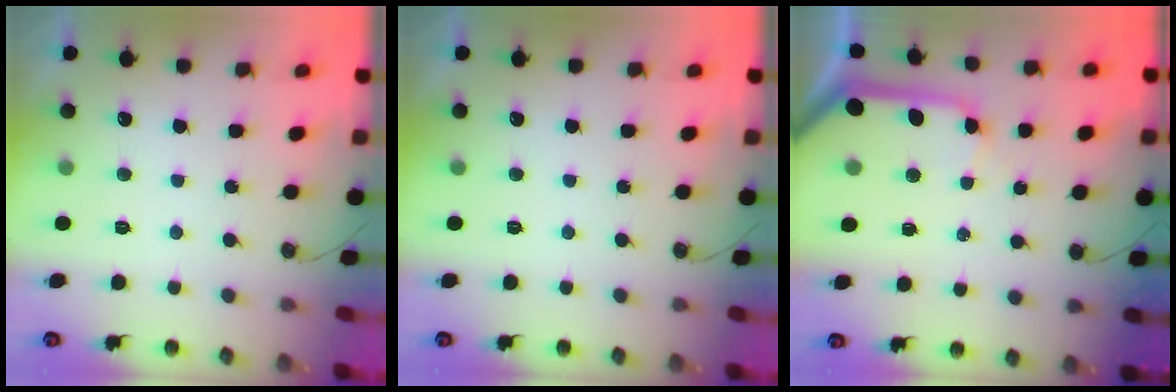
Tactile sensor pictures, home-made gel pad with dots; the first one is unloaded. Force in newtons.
{"total": 0.0}
{"total": 12.8, "press": 12.7, "slide": 1.4}